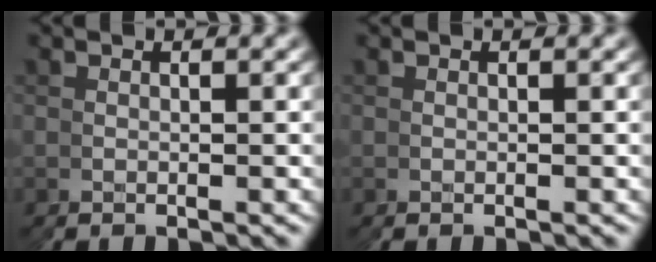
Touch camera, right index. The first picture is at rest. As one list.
[{"total": 0.0}]